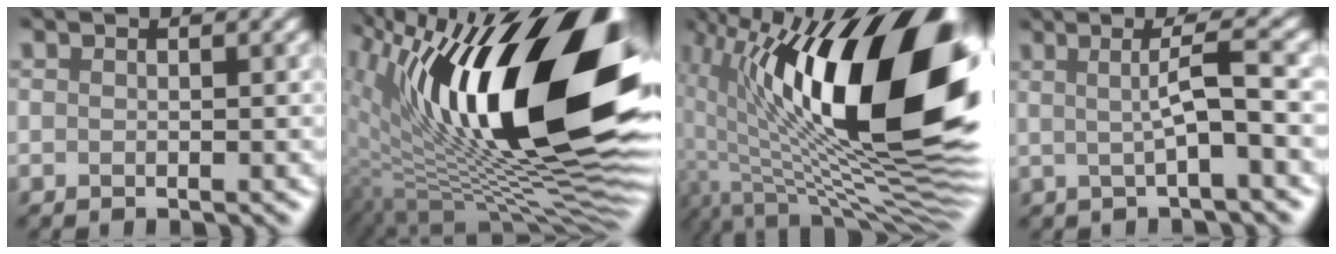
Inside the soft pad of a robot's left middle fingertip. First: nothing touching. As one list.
[{"total": 16.6, "force": [4.6, 5.4, 15.0], "torque": [-0.254, 0.010, 0.087]}, {"total": 15.6, "force": [2.4, 5.8, 14.3], "torque": [-0.259, 0.007, 0.043]}, {"total": 2.6, "force": [-0.1, -0.8, 2.5], "torque": [-0.066, 0.001, 0.016]}]